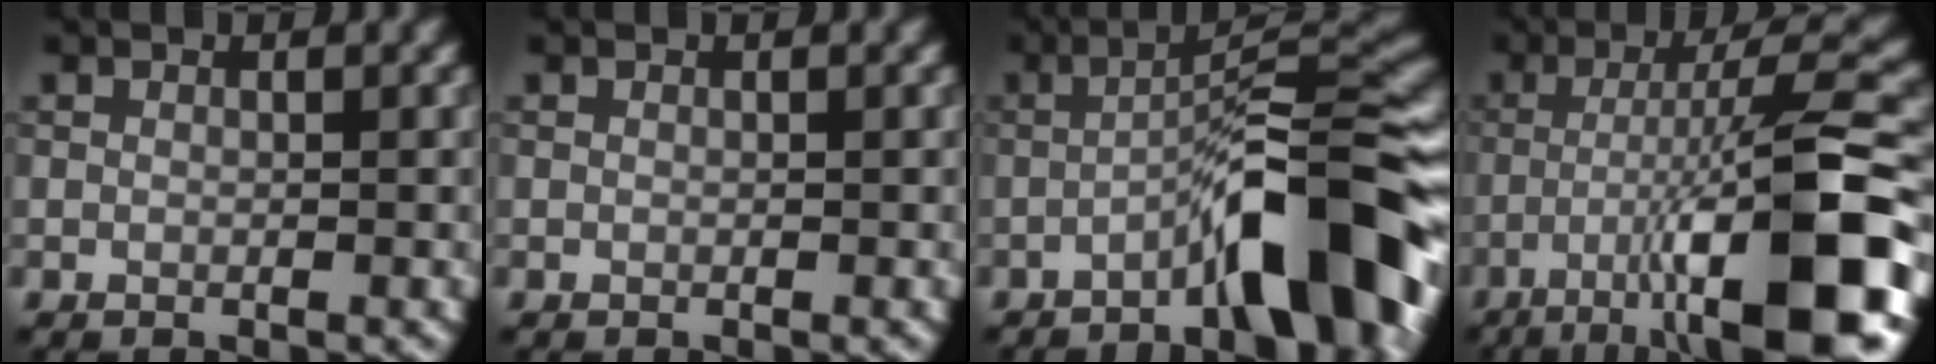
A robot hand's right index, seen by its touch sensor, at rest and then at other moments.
{"total": 0.0}
{"total": 9.8, "force": [-4.4, 2.0, 8.6], "torque": [-0.112, 0.024, -0.076]}
{"total": 12.6, "force": [-5.3, 2.3, 11.2], "torque": [-0.171, 0.014, -0.081]}